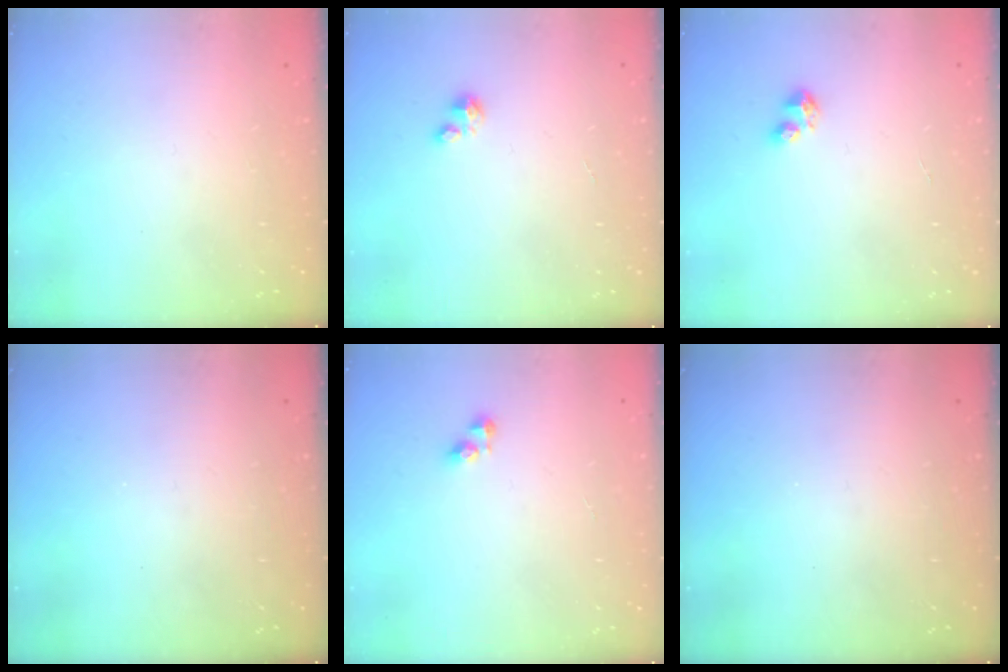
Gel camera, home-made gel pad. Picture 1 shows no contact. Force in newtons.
{"total": 0.7, "press": 0.7, "slide": 0.2}
{"total": 3.4, "press": 3.4, "slide": 0.2}
{"total": 0.0}
{"total": 3.8, "press": 3.7, "slide": 0.4}
{"total": 0.0}